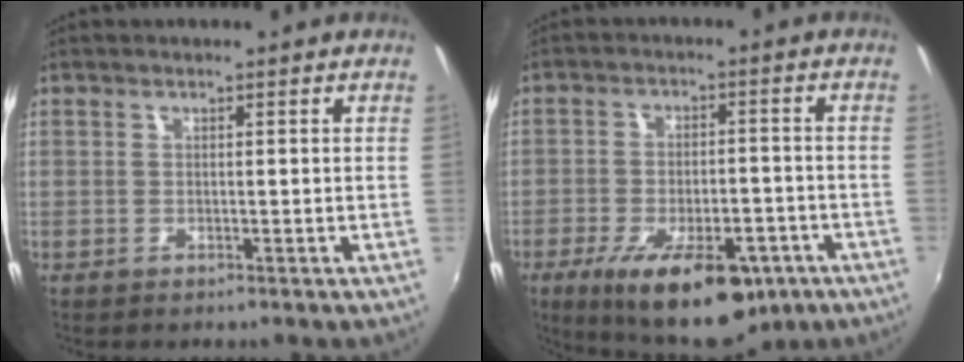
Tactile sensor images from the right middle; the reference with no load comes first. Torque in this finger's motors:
{"motor_torque": [1.50, -0.64, 0.31, 0.21]}